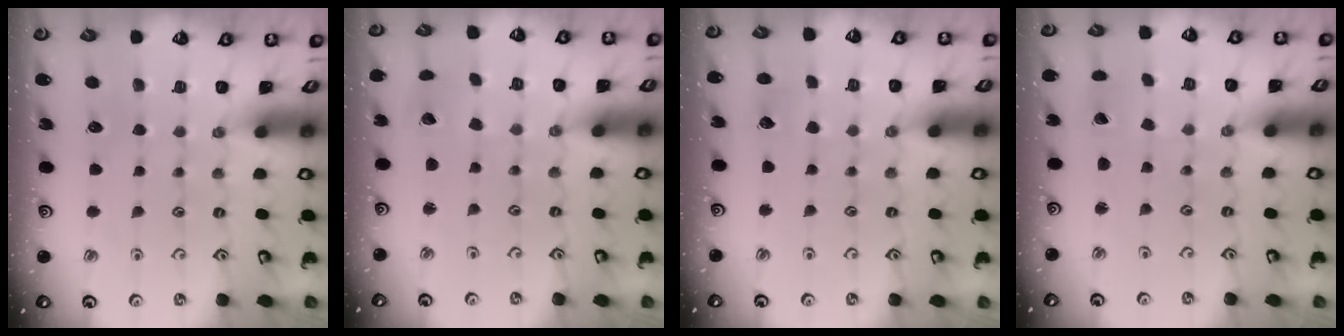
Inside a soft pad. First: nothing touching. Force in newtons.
{"total": 3.0, "press": 3.0, "slide": 0.2}
{"total": 2.7, "press": 2.7, "slide": 0.4}
{"total": 1.7, "press": 1.7, "slide": 0.1}